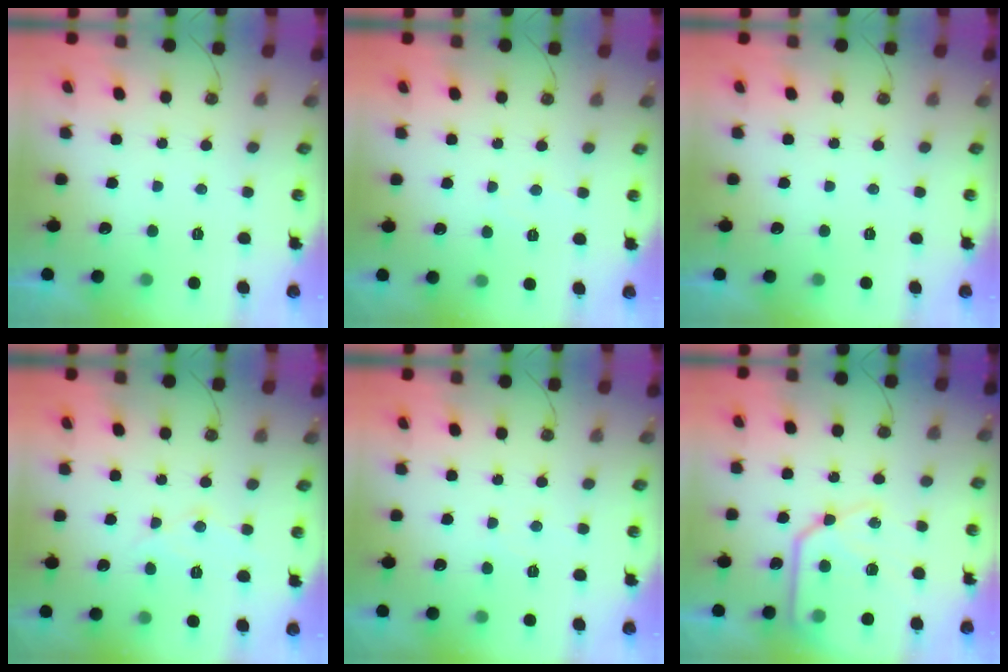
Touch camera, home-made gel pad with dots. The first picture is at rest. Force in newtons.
{"total": 3.5, "press": 3.5, "slide": 0.5}
{"total": 0.0}
{"total": 8.8, "press": 8.7, "slide": 0.7}
{"total": 3.7, "press": 3.7, "slide": 0.7}
{"total": 17.5, "press": 17.5, "slide": 1.5}